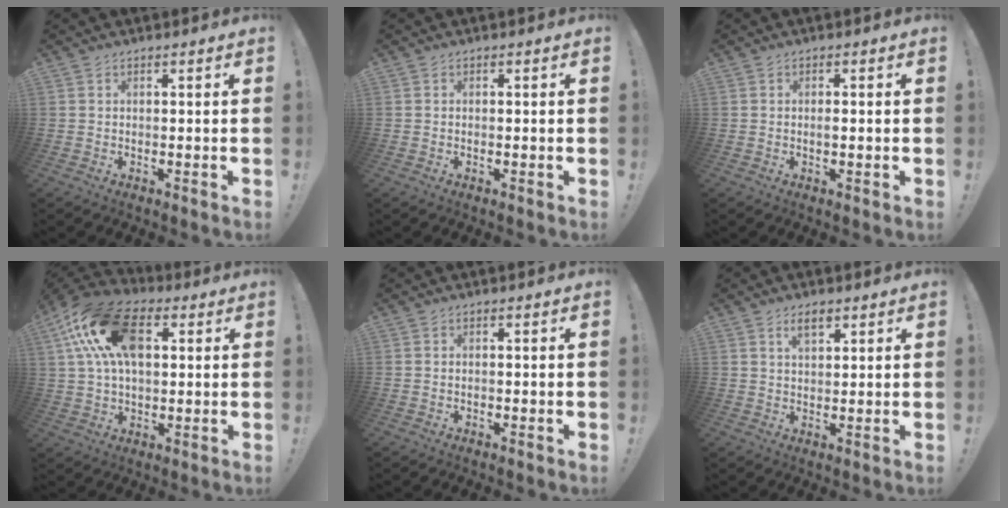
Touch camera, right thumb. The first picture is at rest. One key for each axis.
{"total": 0.0}
{"total": 1.1, "fx": -0.4, "fy": 0.2, "fz": 1.0, "tx": -0.016, "ty": 0.000, "tz": -0.008}
{"total": 20.2, "fx": 6.3, "fy": 11.9, "fz": 15.0, "tx": -0.271, "ty": -0.005, "tz": 0.106}
{"total": 0.0}
{"total": 4.1, "fx": 2.2, "fy": 1.9, "fz": 2.8, "tx": -0.040, "ty": -0.004, "tz": 0.036}